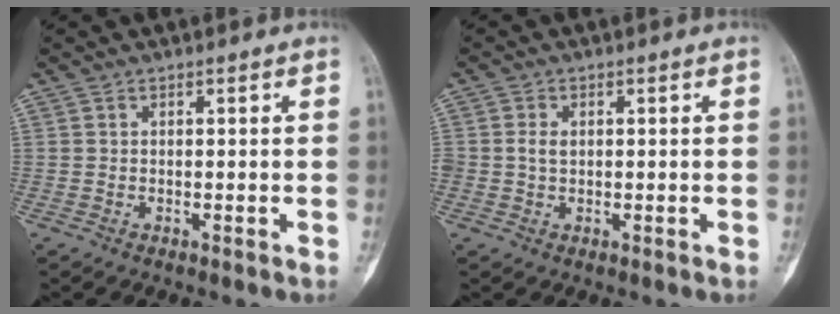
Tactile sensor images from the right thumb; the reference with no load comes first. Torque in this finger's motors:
{"motor_torque": [0.63, 0.42, 0.24, -0.22, -0.03]}